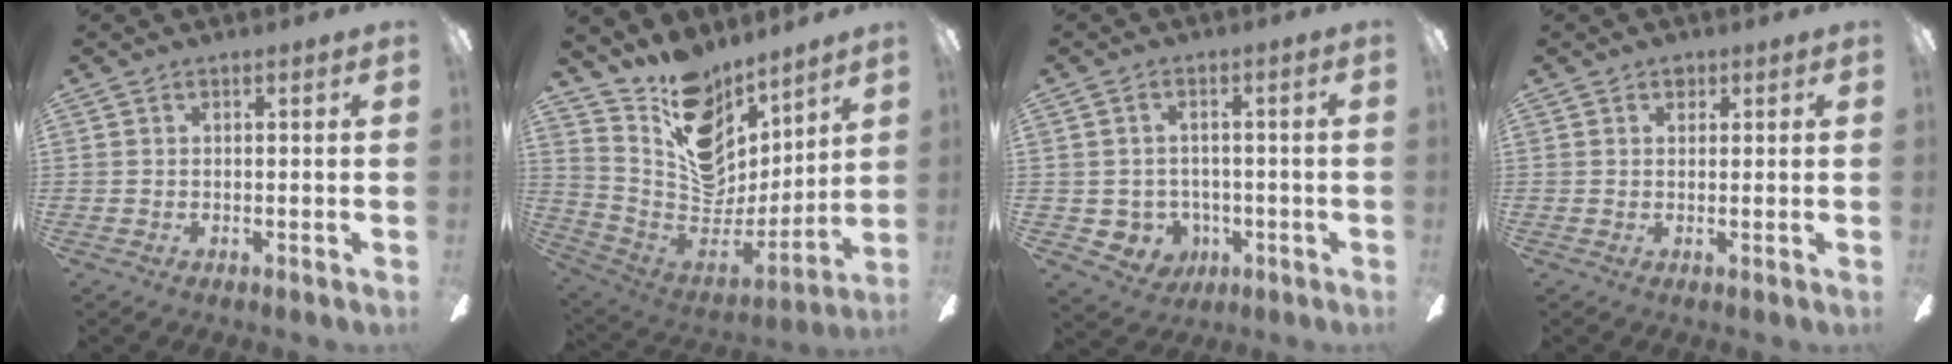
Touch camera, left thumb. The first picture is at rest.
{"total": 16.8, "force": [11.4, 10.3, 6.8], "torque": [-0.122, -0.087, 0.215]}
{"total": 5.3, "force": [0.0, 5.2, 0.7], "torque": [-0.029, 0.001, 0.005]}
{"total": 1.6, "force": [0.9, 1.1, 0.7], "torque": [0.002, -0.004, 0.013]}